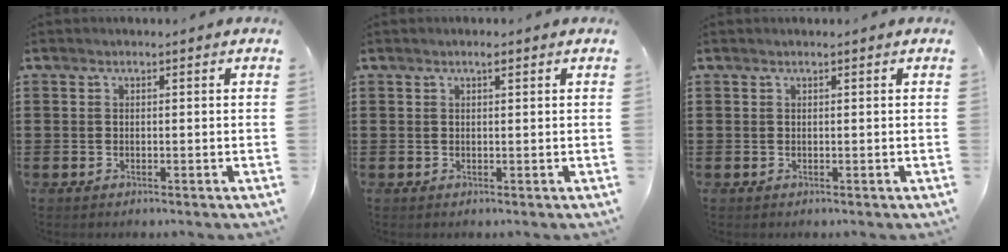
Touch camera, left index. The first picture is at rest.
{"total": 1.1, "force": [0.6, 0.3, 0.9], "torque": [-0.018, 0.003, 0.011]}
{"total": 0.0}